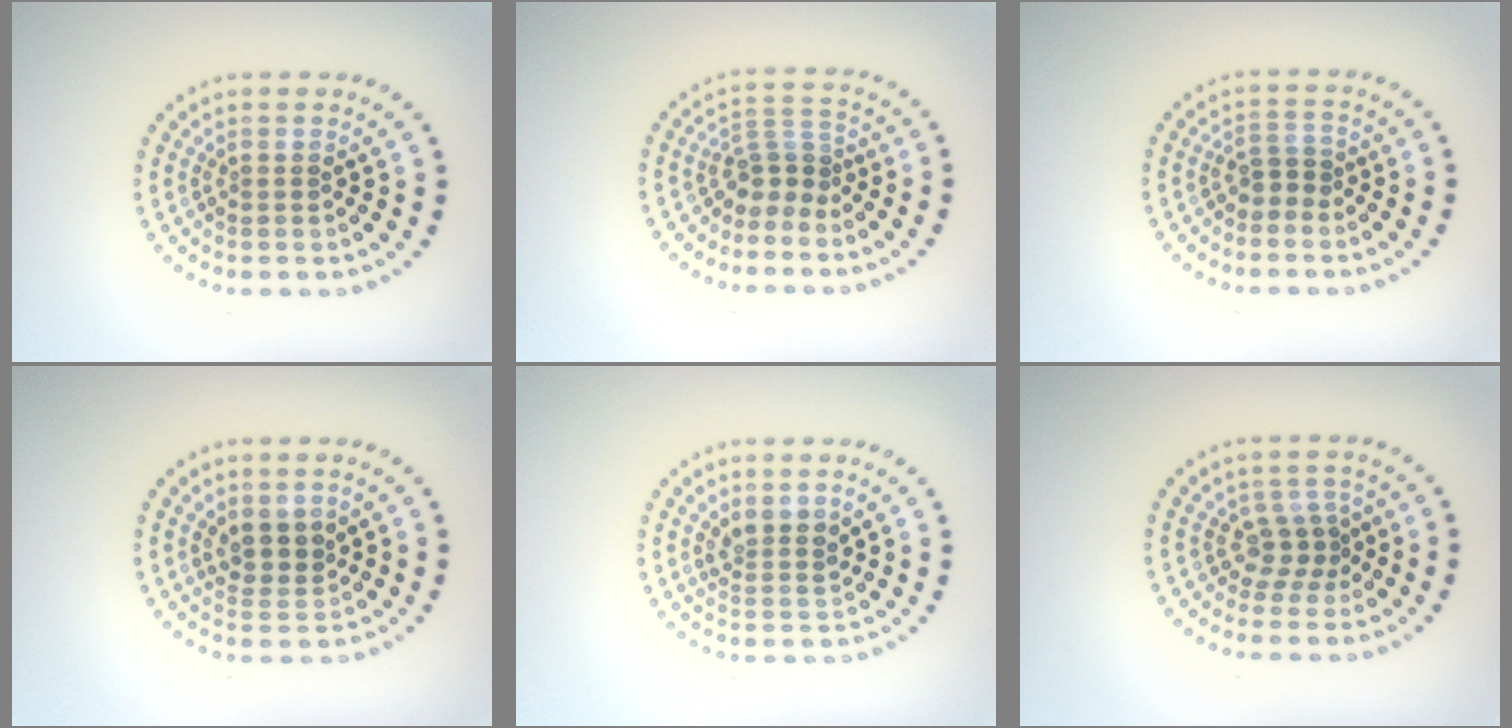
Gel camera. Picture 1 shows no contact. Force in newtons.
{"total": 2.7, "press": 1.7, "slide": 2.0}
{"total": 1.8, "press": 1.5, "slide": 0.9}
{"total": 2.3, "press": 1.9, "slide": 1.2}
{"total": 2.2, "press": 1.7, "slide": 1.4}
{"total": 2.2, "press": 1.5, "slide": 1.6}